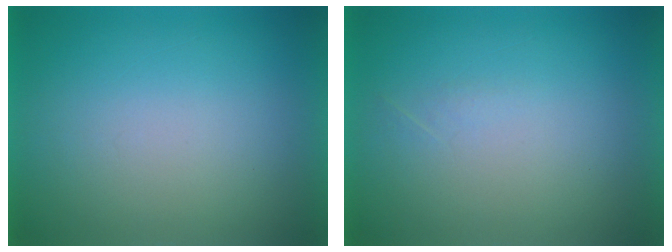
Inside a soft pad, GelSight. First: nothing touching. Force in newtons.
{"total": 1.0}